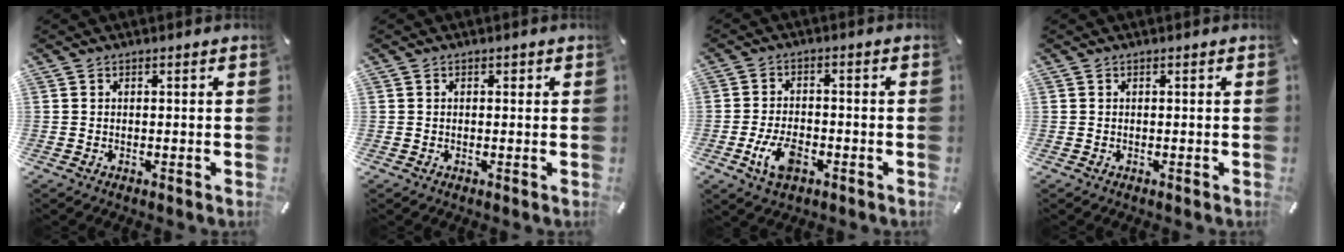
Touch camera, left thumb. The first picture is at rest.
{"total": 0.8, "force": [0.1, 0.7, 0.3], "torque": [-0.006, 0.005, 0.001]}
{"total": 7.4, "force": [-3.1, 4.2, 5.3], "torque": [-0.122, 0.007, -0.059]}
{"total": 0.0}